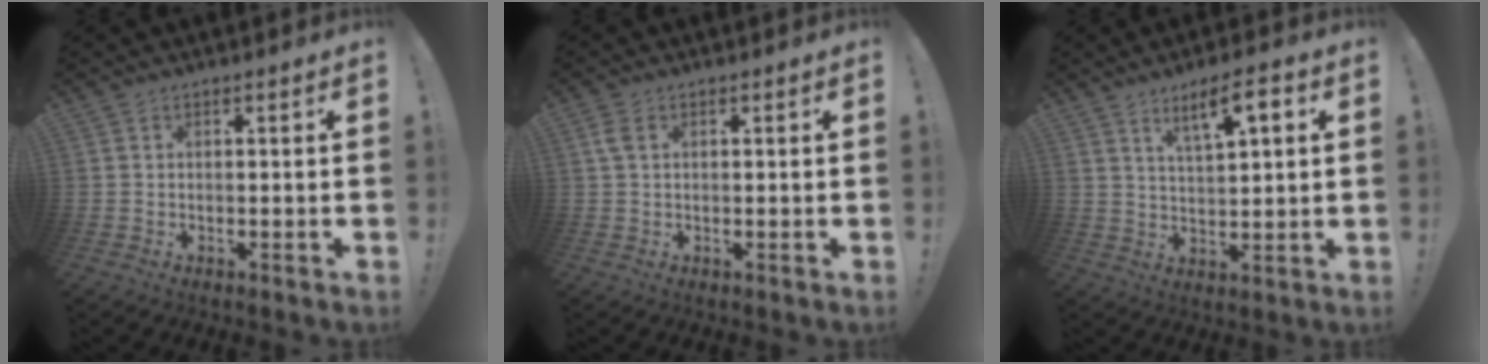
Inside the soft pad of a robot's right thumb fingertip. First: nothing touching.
{"total": 2.6, "force": [0.9, 1.3, 2.1], "torque": [-0.037, 0.002, 0.016]}
{"total": 8.9, "force": [4.5, 2.2, 7.4], "torque": [-0.116, -0.018, 0.071]}